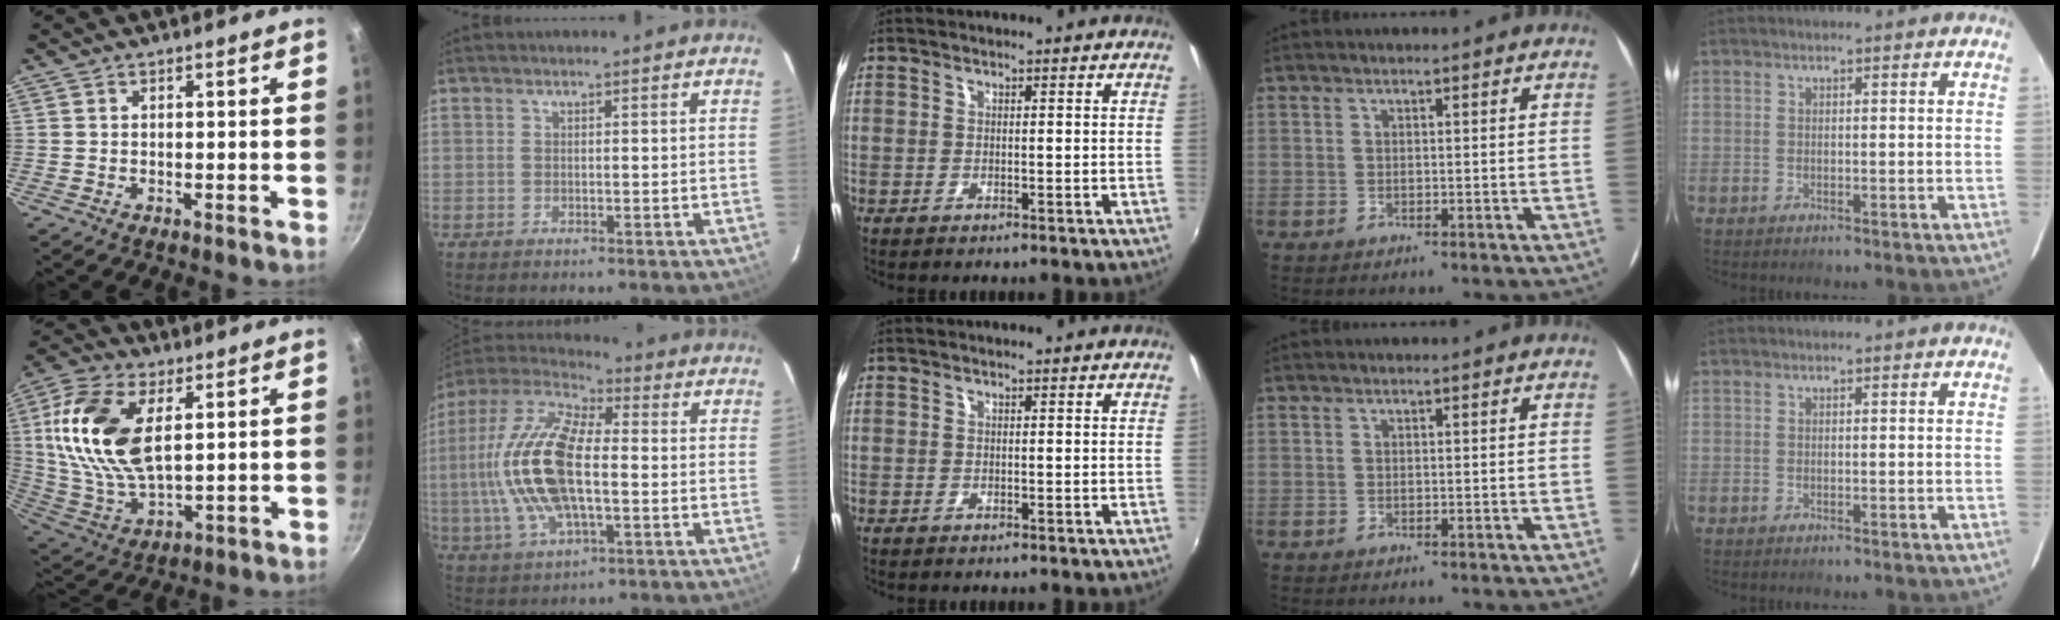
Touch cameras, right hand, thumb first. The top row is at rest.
{"thumb": {"total": 18.5, "force": [4.7, 9.8, 14.9], "torque": [-0.290, -0.008, 0.096]}, "index": {"total": 19.5, "force": [-1.0, 8.3, 17.7], "torque": [-0.369, 0.006, -0.024]}}